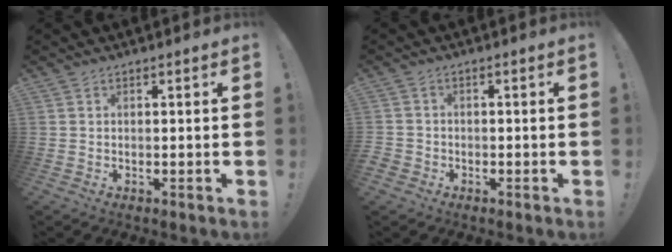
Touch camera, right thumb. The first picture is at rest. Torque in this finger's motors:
{"motor_torque": [1.06, 0.36, 0.50, -0.64, 0.00]}